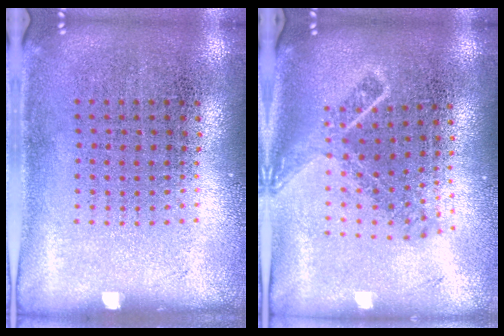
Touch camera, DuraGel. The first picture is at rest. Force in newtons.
{"total": 1.7, "press": 1.2, "slide": 1.2}